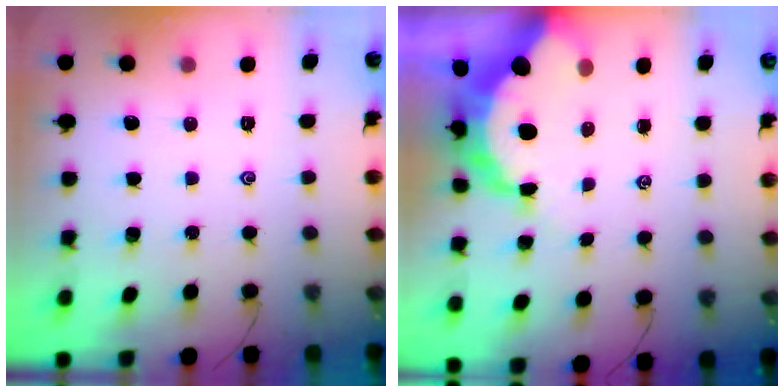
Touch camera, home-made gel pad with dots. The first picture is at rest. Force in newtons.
{"total": 10.2, "press": 10.1, "slide": 1.2}